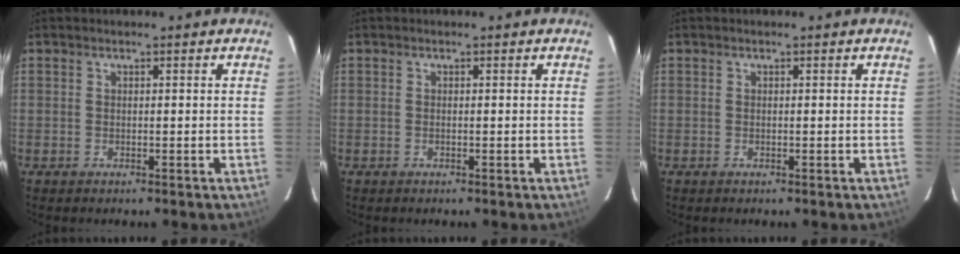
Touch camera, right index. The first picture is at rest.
{"total": 0.0}
{"total": 0.0}